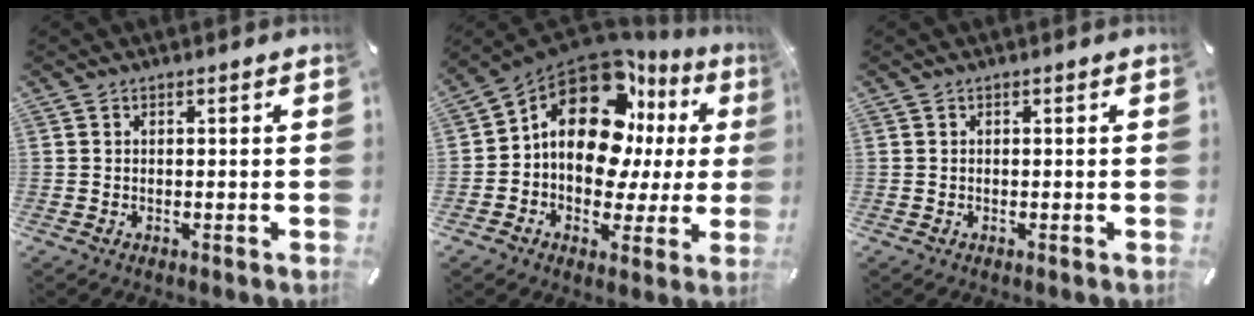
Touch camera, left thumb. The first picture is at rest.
{"total": 18.7, "force": [6.6, 12.2, 12.5], "torque": [-0.219, -0.048, 0.110]}
{"total": 0.0}